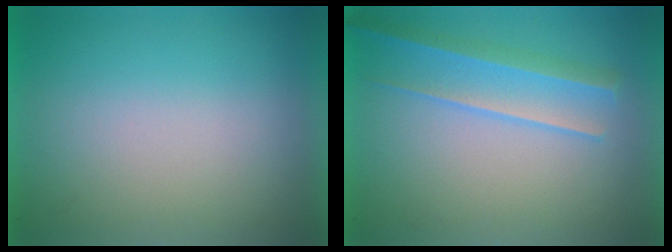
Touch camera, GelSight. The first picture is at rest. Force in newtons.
{"total": 2.2}